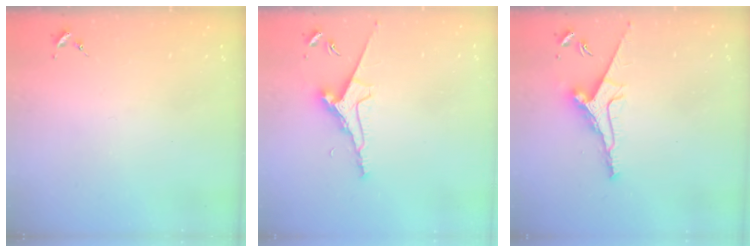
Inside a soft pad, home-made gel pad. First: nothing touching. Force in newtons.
{"total": 8.9, "press": 8.8, "slide": 1.0}
{"total": 9.9, "press": 9.9, "slide": 0.4}